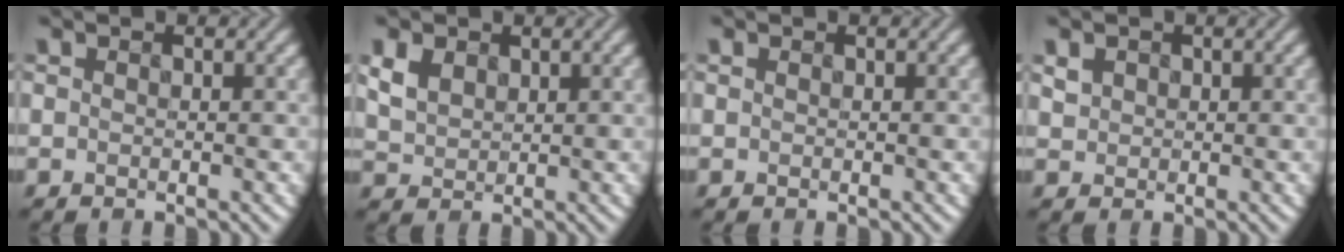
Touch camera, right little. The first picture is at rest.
{"total": 2.0, "force": [0.7, 1.5, 1.1], "torque": [-0.039, -0.002, 0.022]}
{"total": 0.0}
{"total": 0.9, "force": [0.1, 0.9, 0.1], "torque": [-0.012, -0.003, 0.010]}